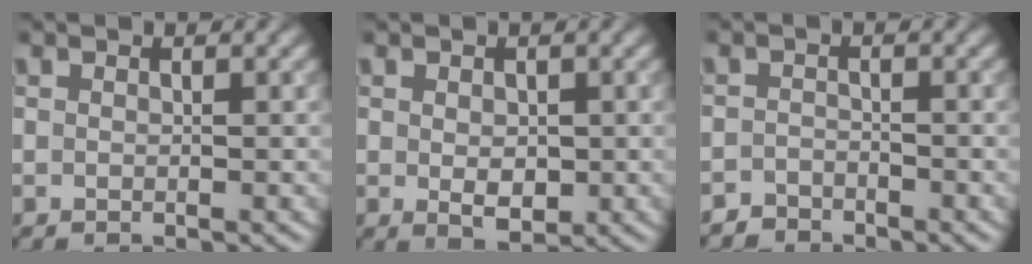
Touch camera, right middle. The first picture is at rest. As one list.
[{"total": 2.3, "force": [-0.2, 1.5, 1.8], "torque": [-0.027, -0.007, 0.003]}, {"total": 1.9, "force": [-1.7, 0.6, 0.0], "torque": [0.005, 0.003, -0.036]}]